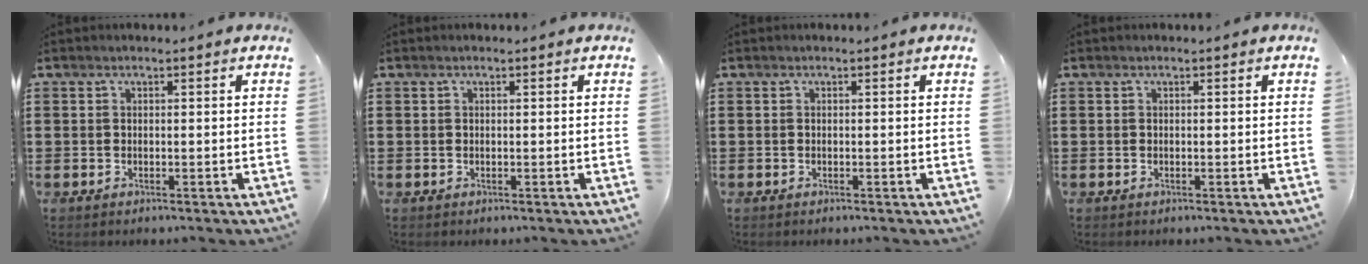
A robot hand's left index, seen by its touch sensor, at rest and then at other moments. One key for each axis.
{"total": 0.0}
{"total": 0.0}
{"total": 0.0}